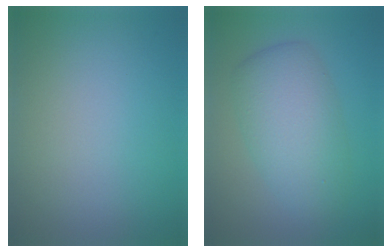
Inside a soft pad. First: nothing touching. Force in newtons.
{"total": 5.8, "press": 5.8, "slide": 0.1}